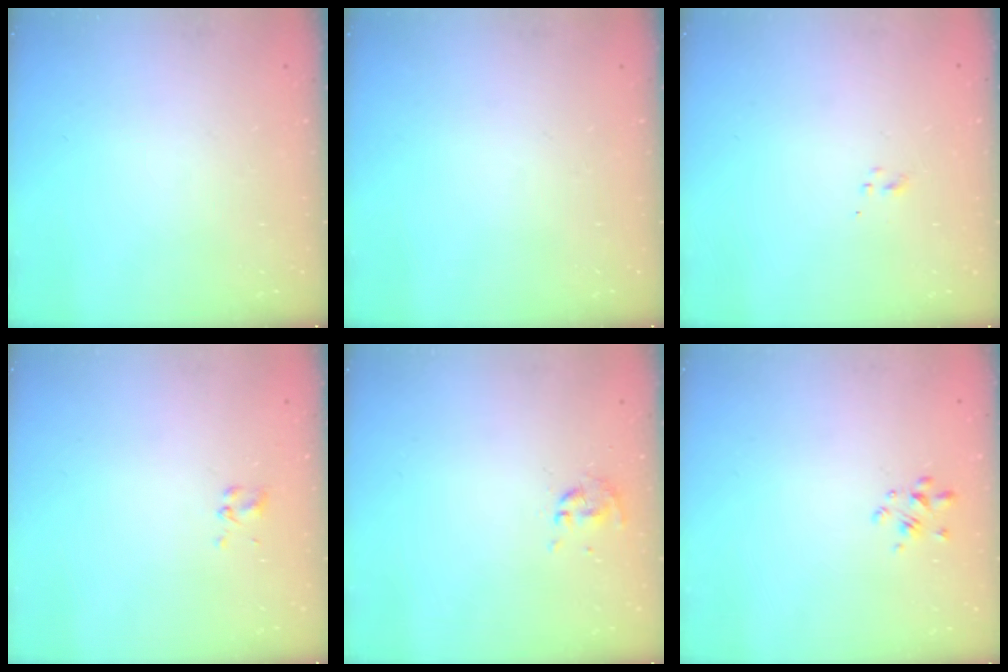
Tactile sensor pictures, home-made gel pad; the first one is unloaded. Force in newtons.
{"total": 0.0}
{"total": 0.7, "press": 0.7, "slide": 0.3}
{"total": 1.7, "press": 1.5, "slide": 0.8}
{"total": 0.0}
{"total": 2.6, "press": 2.4, "slide": 1.0}